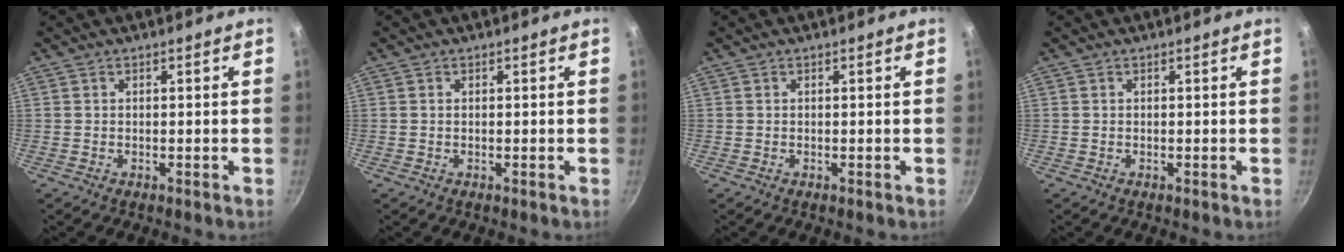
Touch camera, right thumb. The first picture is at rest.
{"total": 0.0}
{"total": 0.0}
{"total": 0.0}